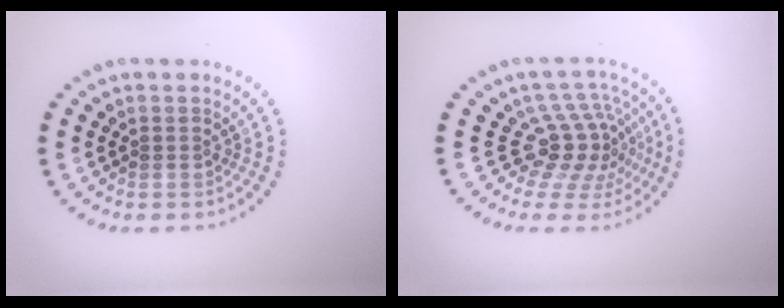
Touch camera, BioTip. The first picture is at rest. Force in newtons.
{"total": 4.6, "press": 3.2, "slide": 3.3}